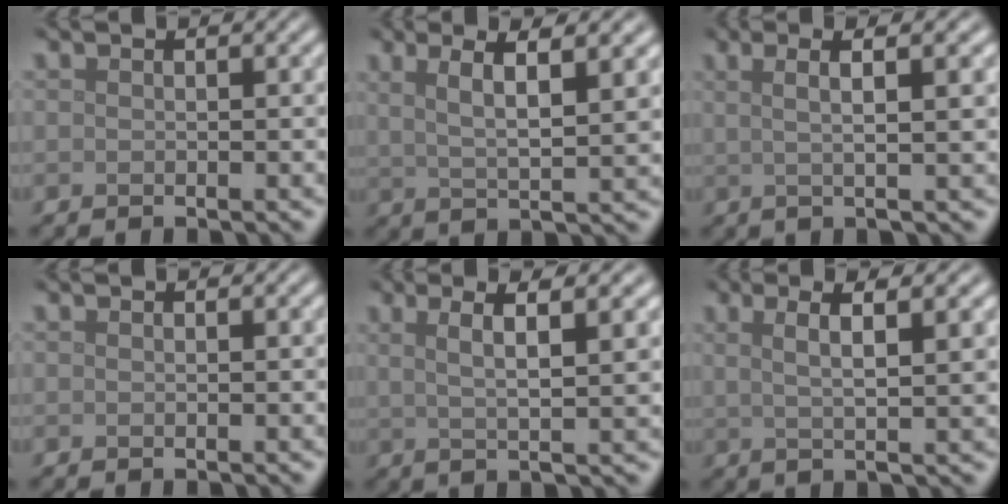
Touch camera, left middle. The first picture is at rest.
{"total": 5.4, "force": [2.4, 1.1, 4.8], "torque": [-0.079, 0.003, 0.041]}
{"total": 5.1, "force": [1.4, 1.2, 4.8], "torque": [-0.064, 0.013, 0.008]}
{"total": 0.0}
{"total": 5.1, "force": [1.9, 0.9, 4.6], "torque": [-0.073, 0.007, 0.030]}
{"total": 4.6, "force": [1.7, 0.9, 4.2], "torque": [-0.065, 0.006, 0.026]}